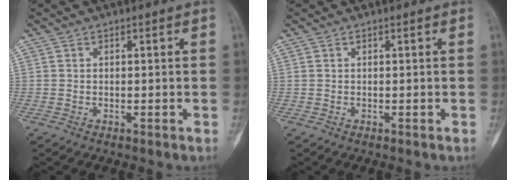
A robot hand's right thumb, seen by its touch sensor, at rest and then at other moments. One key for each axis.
{"total": 0.0}